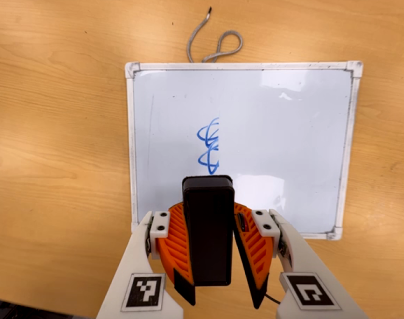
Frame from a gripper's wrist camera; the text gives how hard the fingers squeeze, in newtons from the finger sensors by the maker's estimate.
{"total": 10.4, "left": 9.7, "right": 11.0}